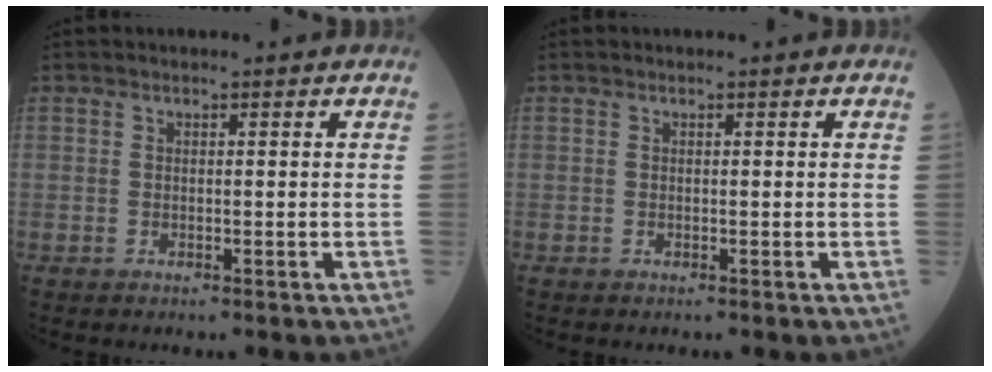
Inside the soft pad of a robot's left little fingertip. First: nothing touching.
{"total": 0.0}